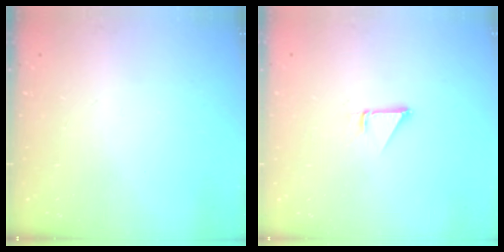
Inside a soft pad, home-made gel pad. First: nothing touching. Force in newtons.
{"total": 0.9, "press": 0.9, "slide": 0.1}